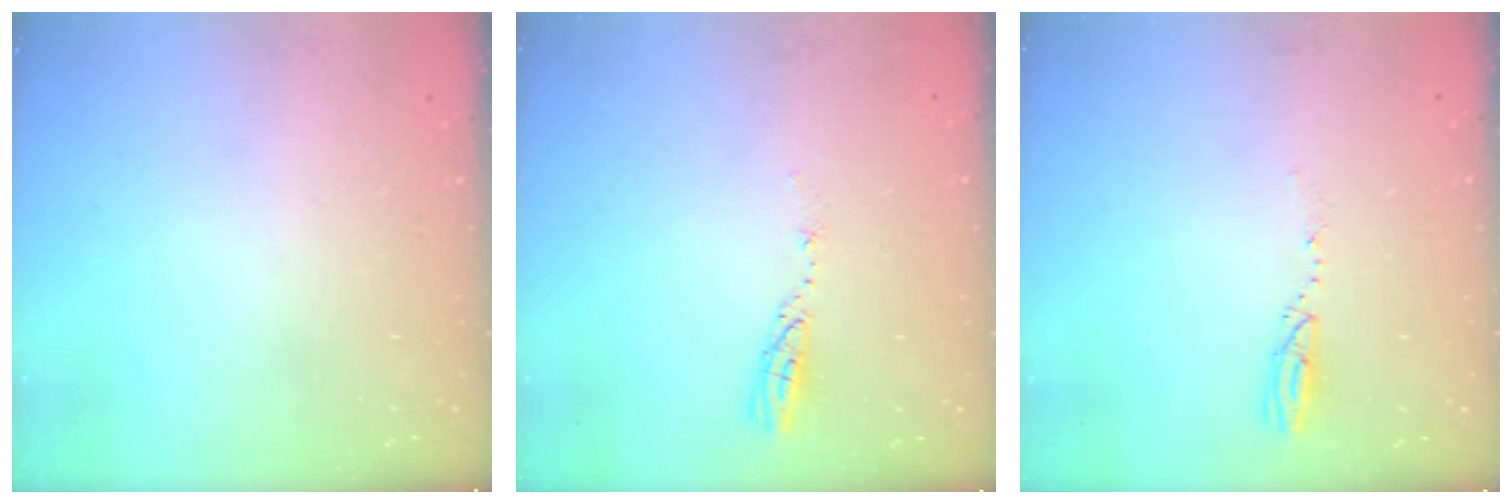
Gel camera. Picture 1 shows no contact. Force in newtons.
{"total": 3.7, "press": 3.7, "slide": 0.3}
{"total": 2.9, "press": 2.9, "slide": 0.4}